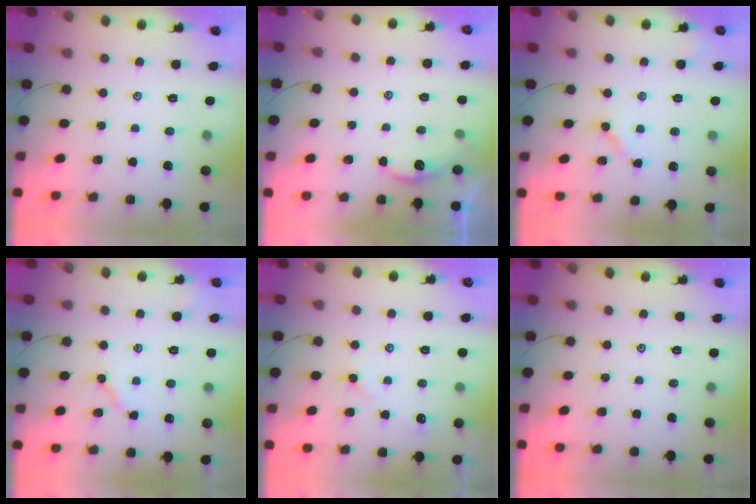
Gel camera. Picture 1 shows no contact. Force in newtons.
{"total": 1.6, "press": 1.5, "slide": 0.2}
{"total": 3.9, "press": 3.9, "slide": 0.6}
{"total": 3.9, "press": 3.9, "slide": 0.6}
{"total": 3.0, "press": 2.9, "slide": 0.4}
{"total": 0.0}